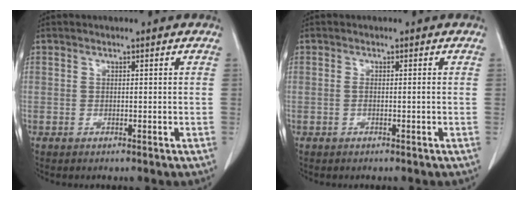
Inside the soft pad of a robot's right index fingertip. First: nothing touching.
{"total": 0.8, "force": [-0.2, -0.1, 0.8], "torque": [-0.015, 0.000, -0.003]}